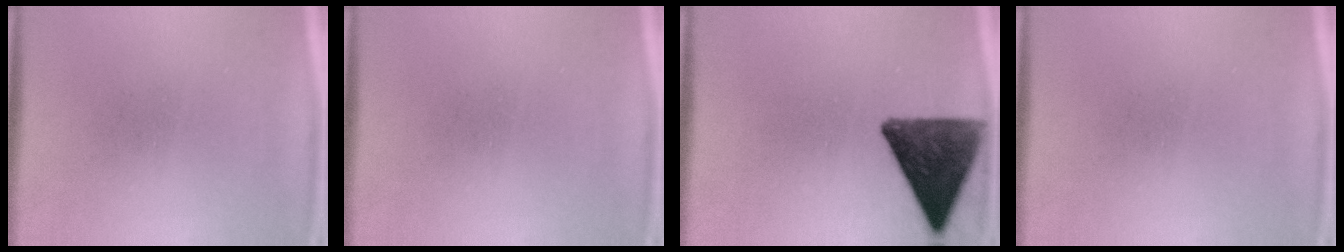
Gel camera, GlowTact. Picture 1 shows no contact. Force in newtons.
{"total": 0.0}
{"total": 12.4}
{"total": 0.0}